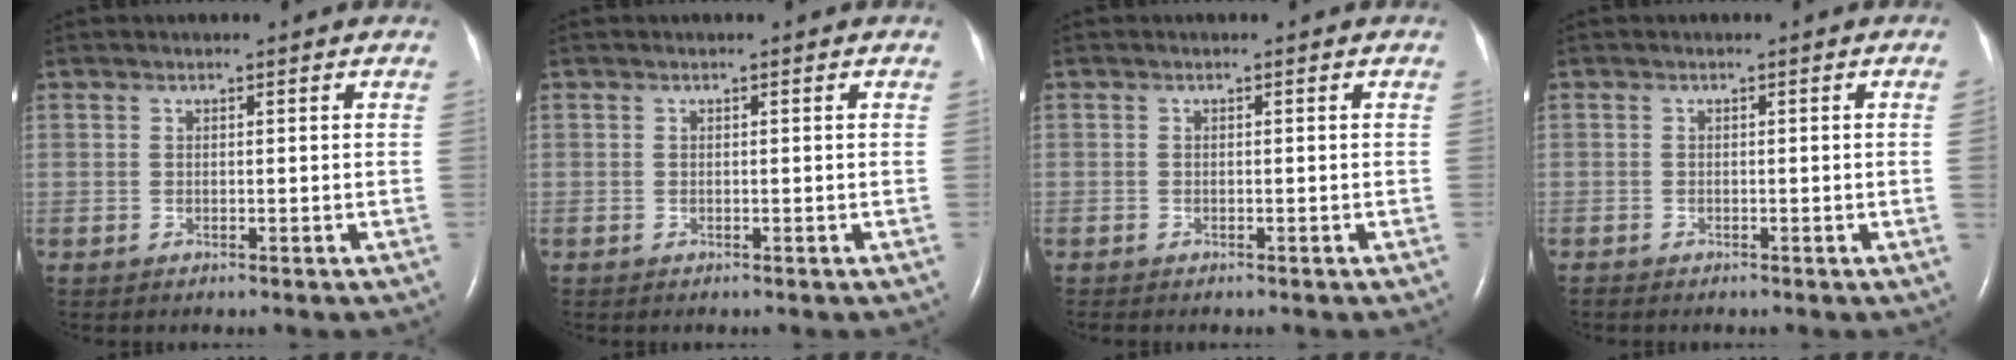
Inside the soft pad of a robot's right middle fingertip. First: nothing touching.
{"total": 0.0}
{"total": 1.4, "force": [-1.2, 0.4, 0.7], "torque": [-0.009, -0.002, -0.012]}
{"total": 1.0, "force": [-0.4, -0.5, 0.8], "torque": [-0.004, 0.006, -0.011]}